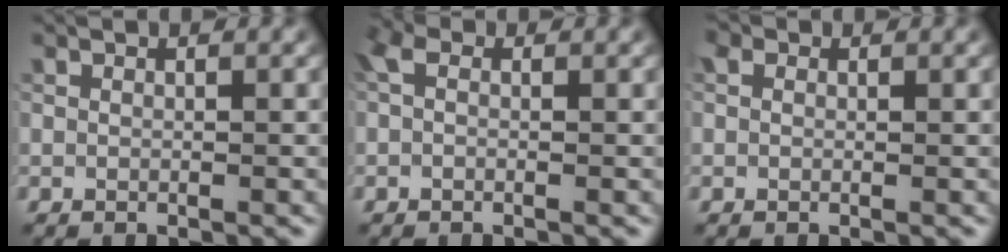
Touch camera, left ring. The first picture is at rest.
{"total": 1.6, "force": [0.1, 1.1, 1.2], "torque": [-0.025, 0.009, -0.008]}
{"total": 1.3, "force": [0.6, 1.0, 0.7], "torque": [-0.011, 0.001, 0.001]}